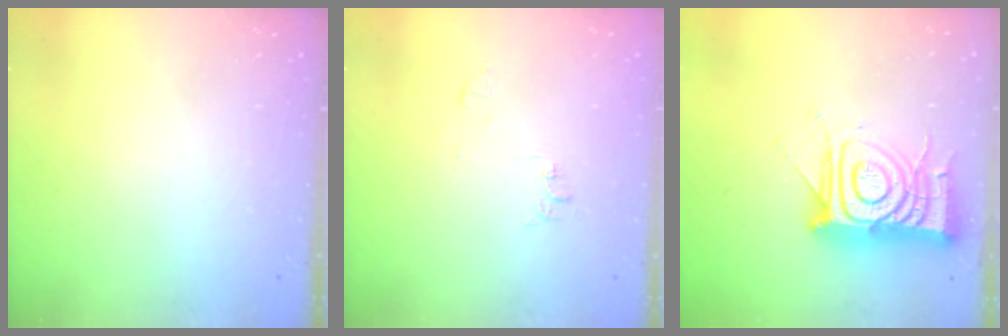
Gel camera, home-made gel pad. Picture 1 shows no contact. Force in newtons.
{"total": 6.3, "press": 6.3, "slide": 0.7}
{"total": 16.3, "press": 16.3, "slide": 1.5}